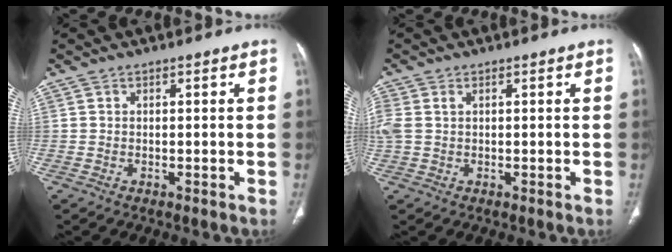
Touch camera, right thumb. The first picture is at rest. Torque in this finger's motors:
{"motor_torque": [0.06, -0.06, 0.36, 0.64, 0.18]}